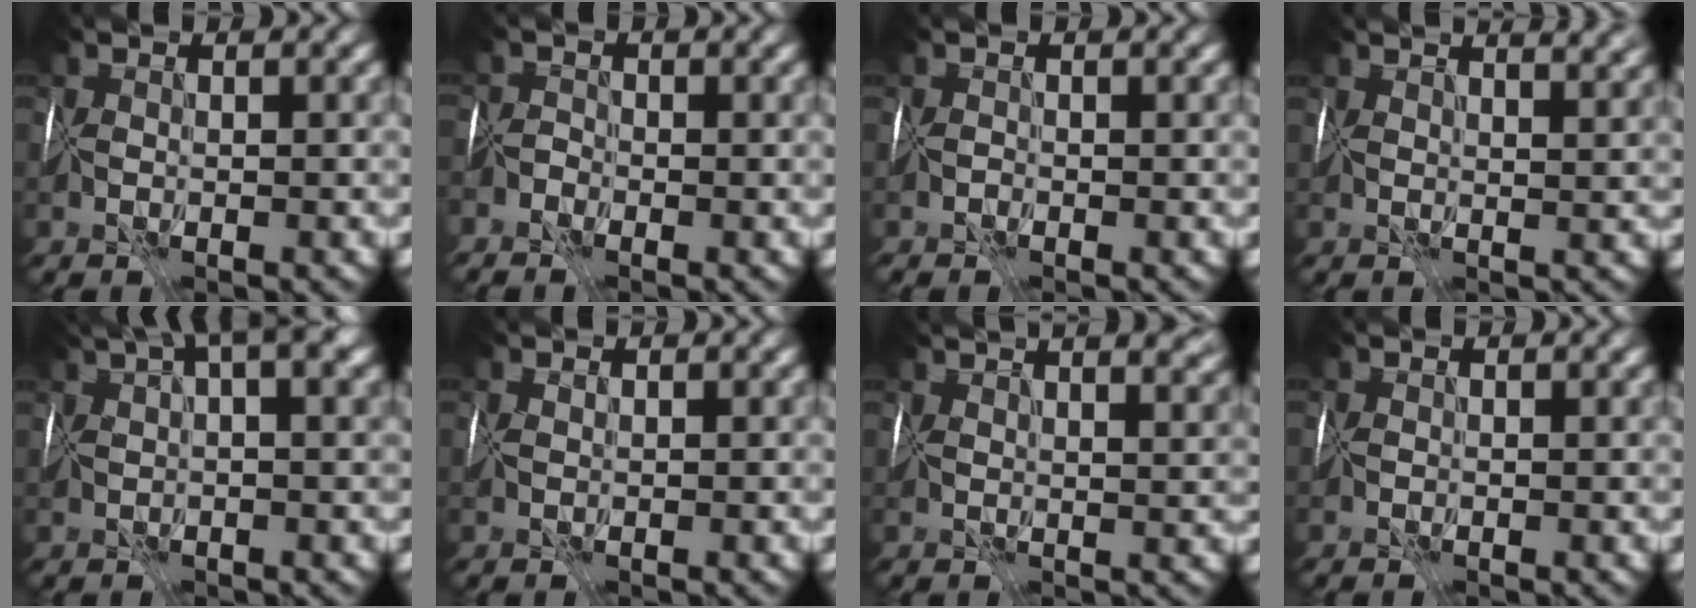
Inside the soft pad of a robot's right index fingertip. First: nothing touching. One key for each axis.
{"total": 1.2, "fx": -1.2, "fy": -0.3, "fz": 0.1, "tx": 0.001, "ty": 0.003, "tz": -0.029}
{"total": 1.1, "fx": -0.2, "fy": -0.8, "fz": -0.7, "tx": 0.015, "ty": 0.005, "tz": -0.005}
{"total": 6.8, "fx": 4.5, "fy": 2.7, "fz": 4.3, "tx": -0.072, "ty": 0.038, "tz": 0.065}
{"total": 7.2, "fx": 4.0, "fy": 1.7, "fz": 5.7, "tx": -0.106, "ty": 0.020, "tz": 0.077}
{"total": 1.0, "fx": 0.5, "fy": 0.5, "fz": 0.7, "tx": -0.015, "ty": 0.000, "tz": 0.010}
{"total": 10.8, "fx": 7.0, "fy": 4.2, "fz": 7.0, "tx": -0.099, "ty": 0.061, "tz": 0.090}
{"total": 0.0}